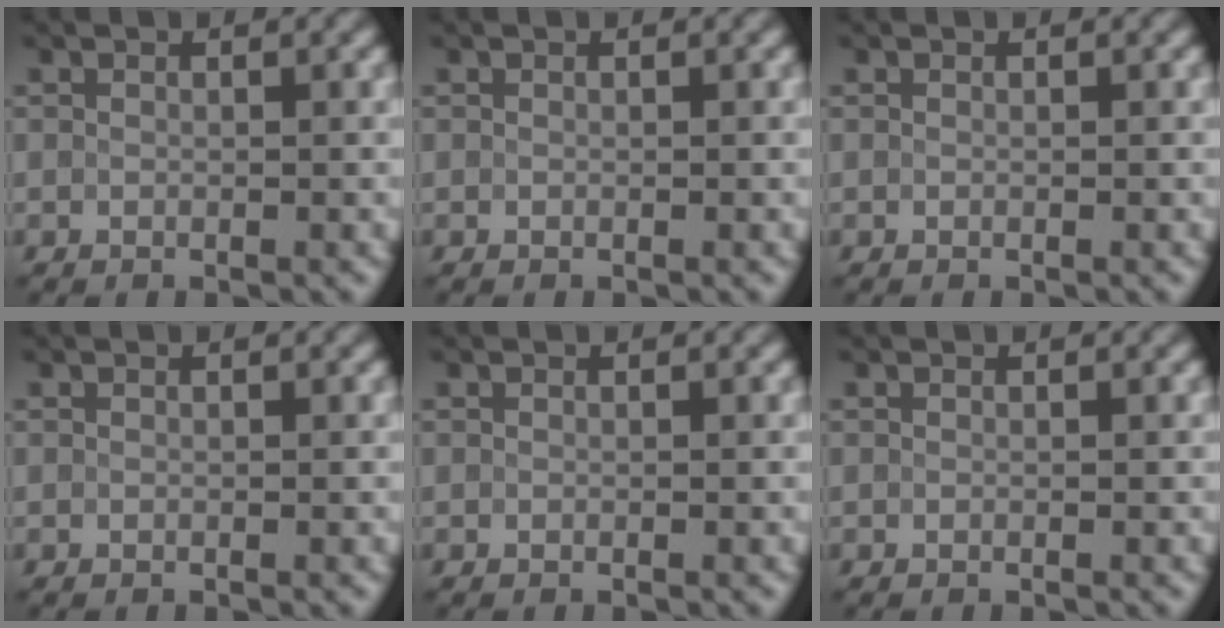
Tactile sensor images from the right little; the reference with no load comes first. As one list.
[{"total": 0.0}, {"total": 0.0}, {"total": 0.0}, {"total": 0.0}, {"total": 0.0}]